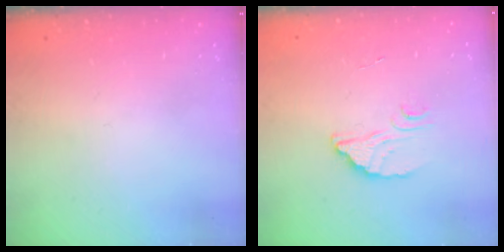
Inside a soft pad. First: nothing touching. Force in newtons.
{"total": 2.7, "press": 2.7, "slide": 0.1}